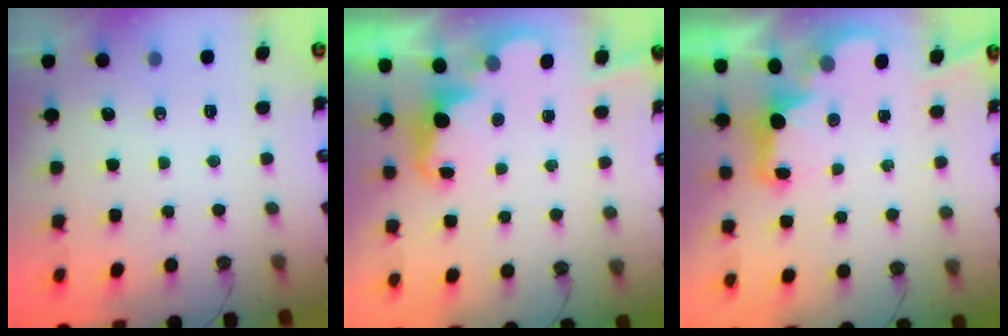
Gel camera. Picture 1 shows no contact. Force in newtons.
{"total": 2.5, "press": 2.5, "slide": 0.6}
{"total": 2.9, "press": 2.8, "slide": 0.6}